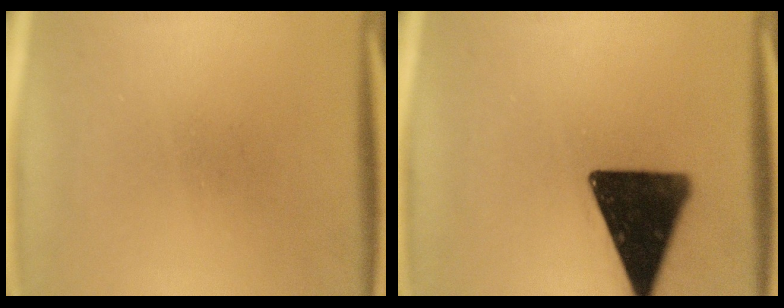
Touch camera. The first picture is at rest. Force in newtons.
{"total": 16.3}